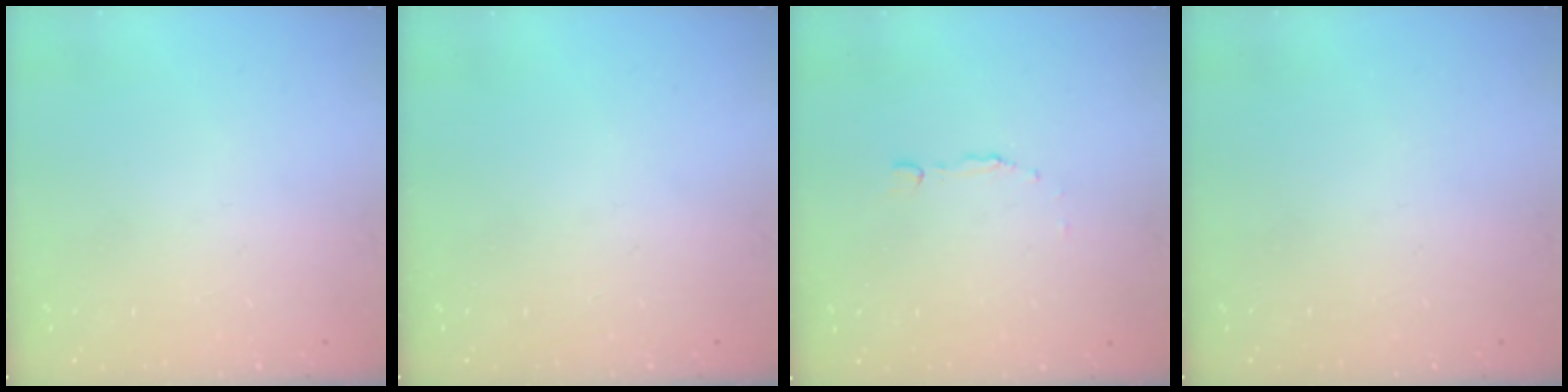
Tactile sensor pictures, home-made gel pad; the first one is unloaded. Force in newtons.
{"total": 0.0}
{"total": 1.7, "press": 1.7, "slide": 0.2}
{"total": 0.0}